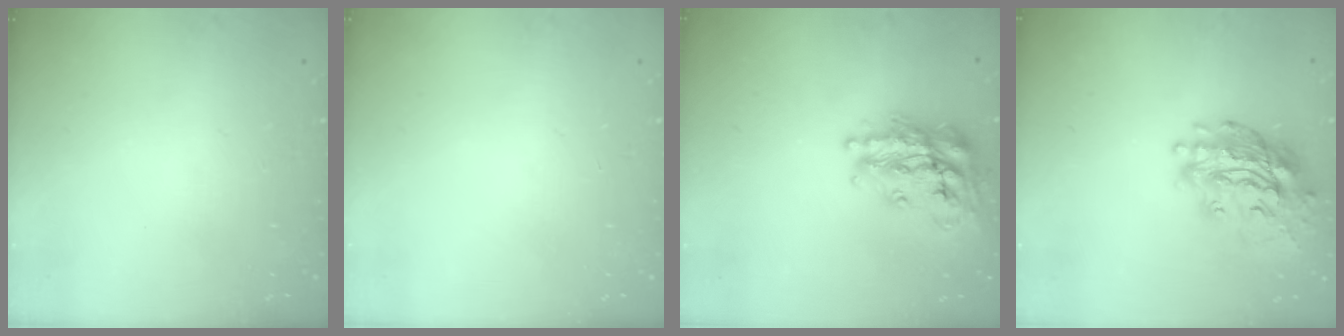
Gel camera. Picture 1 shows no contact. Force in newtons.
{"total": 0.0}
{"total": 20.7, "press": 20.6, "slide": 1.6}
{"total": 20.0, "press": 19.9, "slide": 2.0}